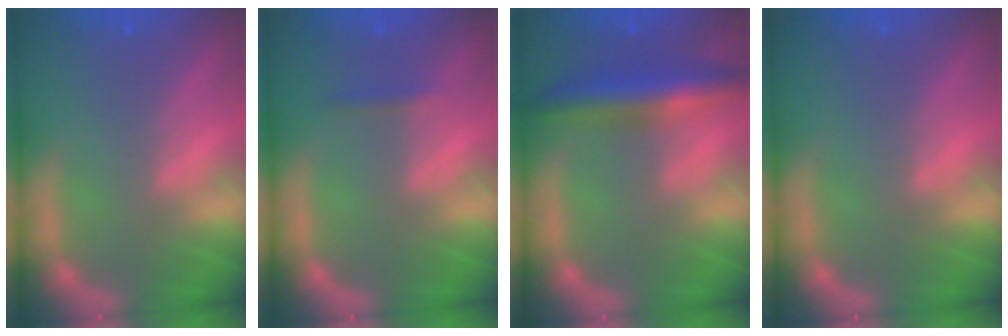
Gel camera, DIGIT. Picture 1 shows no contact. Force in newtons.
{"total": 0.9}
{"total": 5.5}
{"total": 0.0}